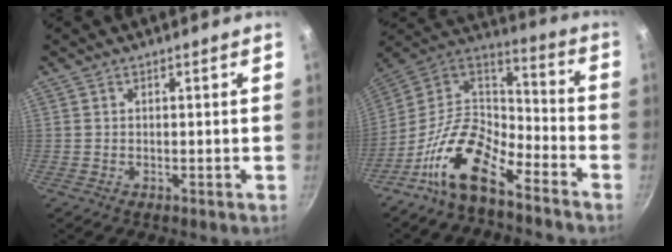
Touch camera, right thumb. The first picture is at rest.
{"total": 16.2, "force": [-10.2, 7.5, 10.1], "torque": [-0.169, 0.087, -0.209]}